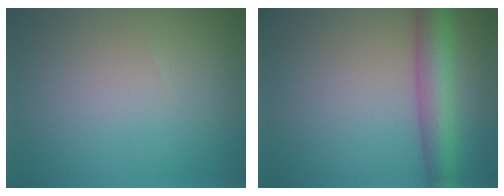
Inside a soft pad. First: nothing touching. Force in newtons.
{"total": 5.7, "press": 5.7, "slide": 0.2}